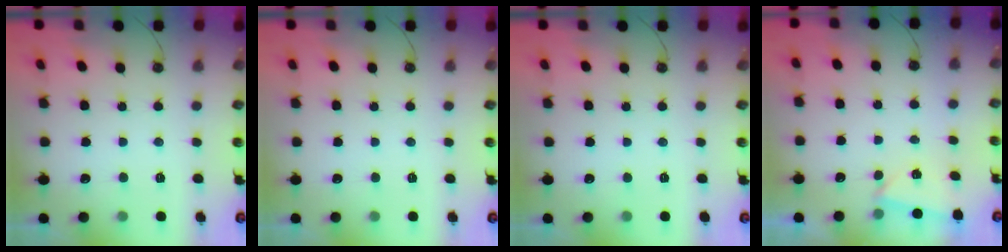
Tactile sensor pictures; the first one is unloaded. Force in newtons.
{"total": 0.0}
{"total": 0.0}
{"total": 2.4, "press": 2.1, "slide": 1.1}